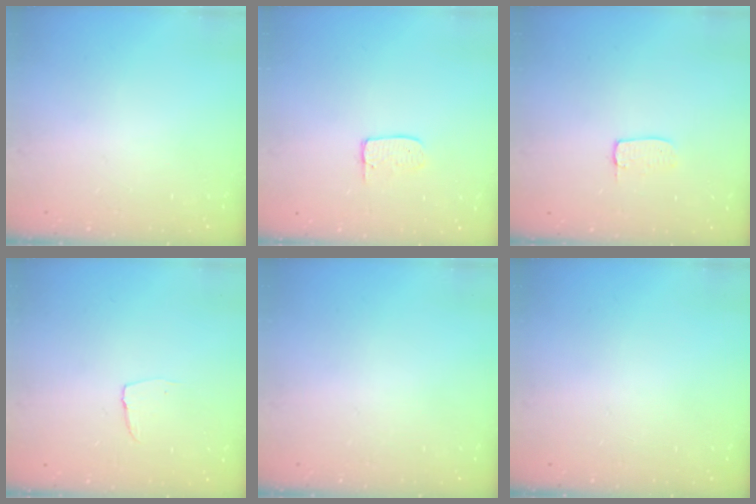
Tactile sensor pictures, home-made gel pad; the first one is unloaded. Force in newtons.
{"total": 4.3, "press": 4.3, "slide": 0.3}
{"total": 3.4, "press": 3.4, "slide": 0.1}
{"total": 3.5, "press": 3.5, "slide": 0.3}
{"total": 0.0}
{"total": 0.0}